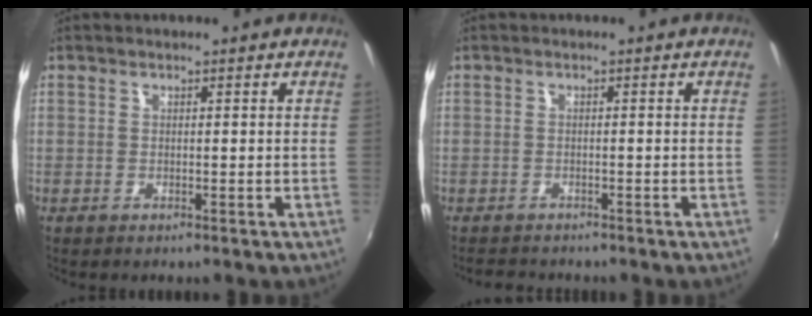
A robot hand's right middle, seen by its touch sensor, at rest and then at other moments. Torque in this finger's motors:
{"motor_torque": [0.16, -0.44, -0.30, -0.06]}